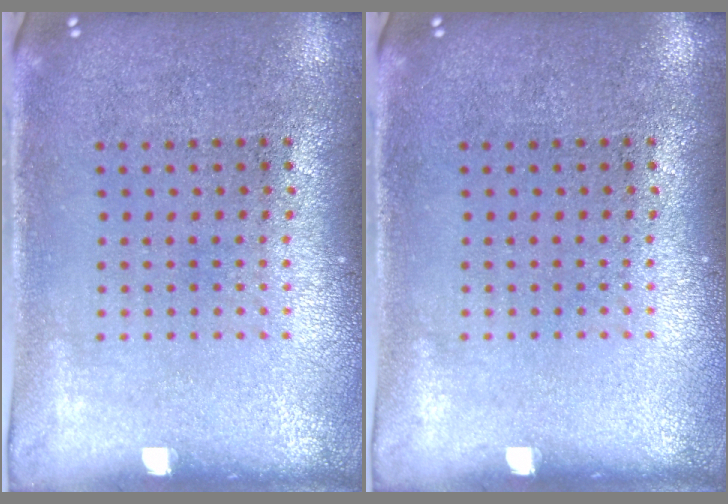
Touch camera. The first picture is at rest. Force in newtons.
{"total": 0.0}